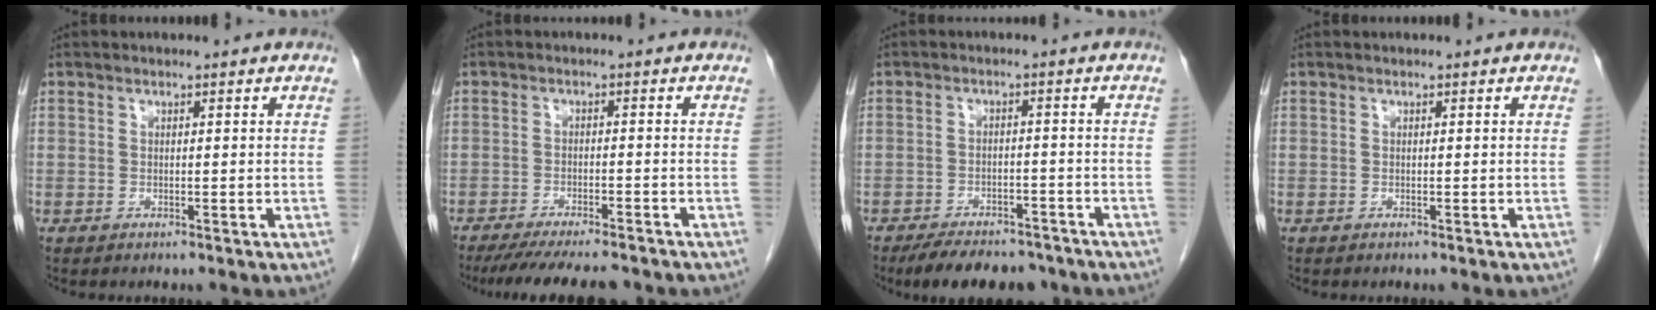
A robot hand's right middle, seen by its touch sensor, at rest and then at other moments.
{"total": 11.5, "force": [-10.1, 1.6, 5.2], "torque": [-0.073, -0.017, -0.141]}
{"total": 10.8, "force": [-9.0, 4.2, 4.2], "torque": [-0.056, -0.001, -0.126]}
{"total": 0.0}